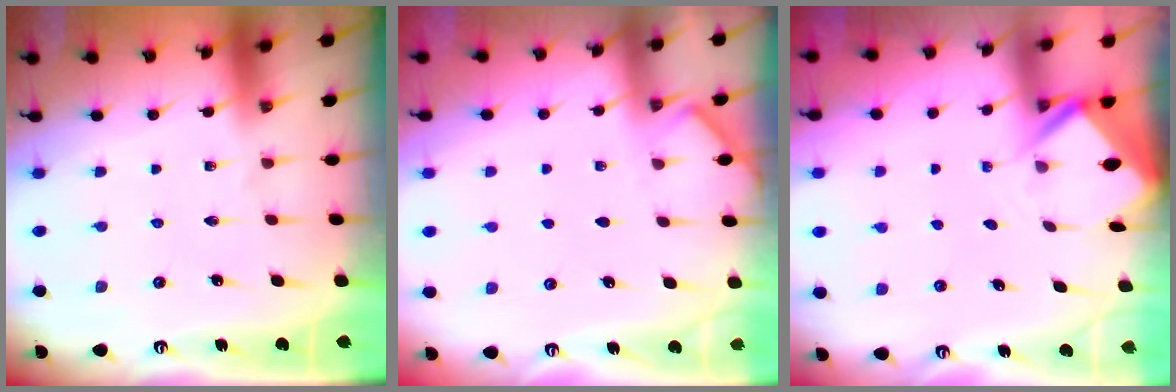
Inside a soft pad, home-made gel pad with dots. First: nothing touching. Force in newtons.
{"total": 2.8, "press": 2.8, "slide": 0.4}
{"total": 2.5, "press": 2.5, "slide": 0.2}